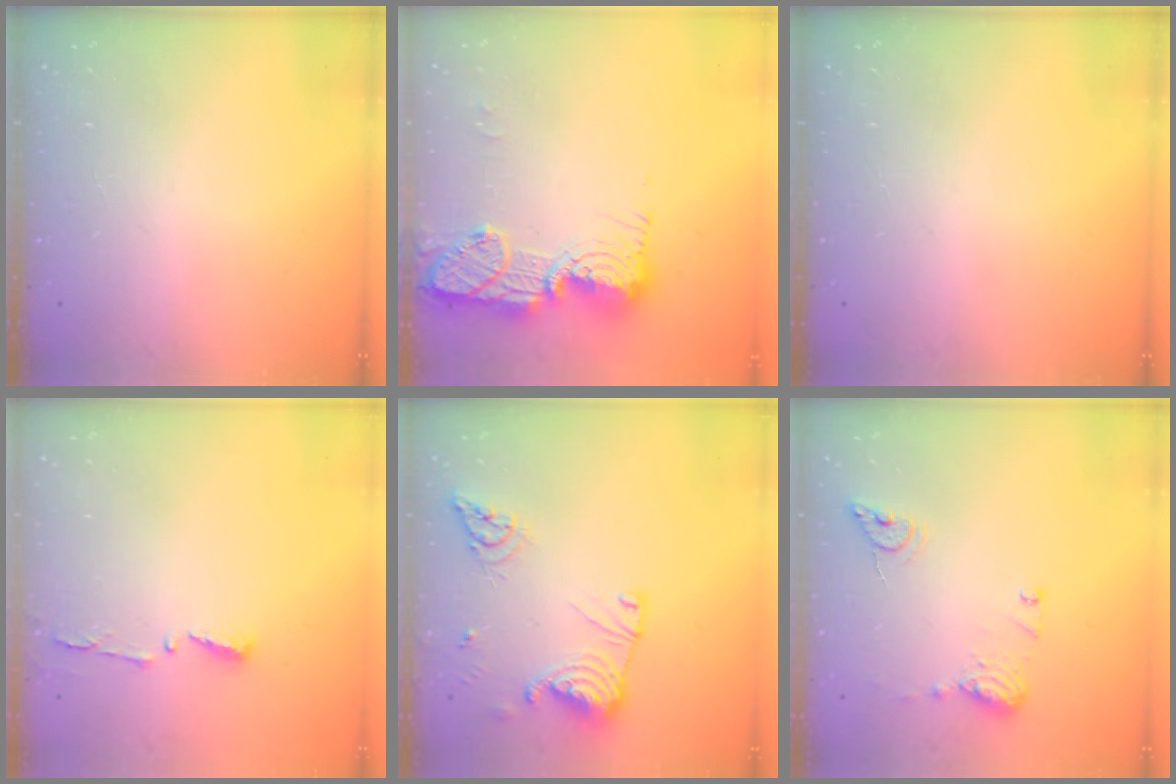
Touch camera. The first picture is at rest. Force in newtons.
{"total": 15.1, "press": 15.0, "slide": 1.0}
{"total": 0.0}
{"total": 3.7, "press": 3.7, "slide": 0.5}
{"total": 15.0, "press": 14.9, "slide": 1.5}
{"total": 10.4, "press": 10.3, "slide": 0.9}